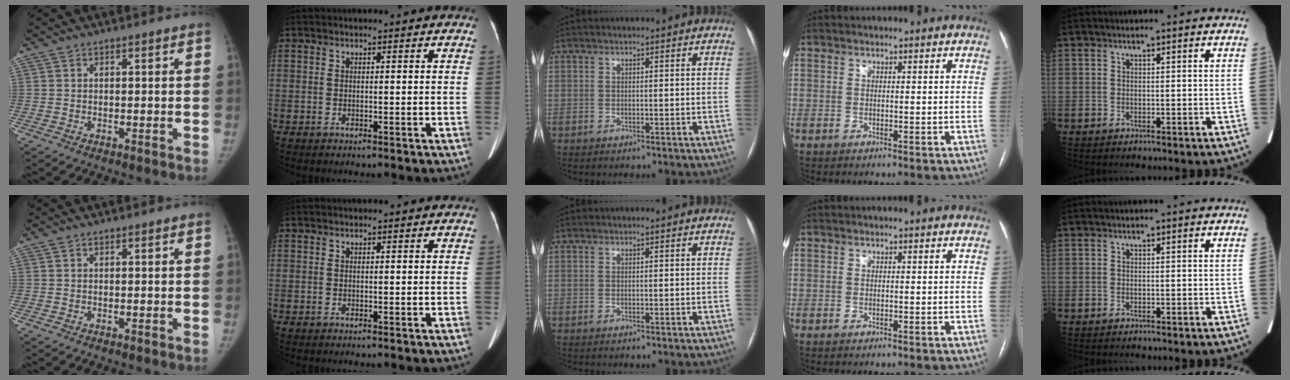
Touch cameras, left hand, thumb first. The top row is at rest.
{}